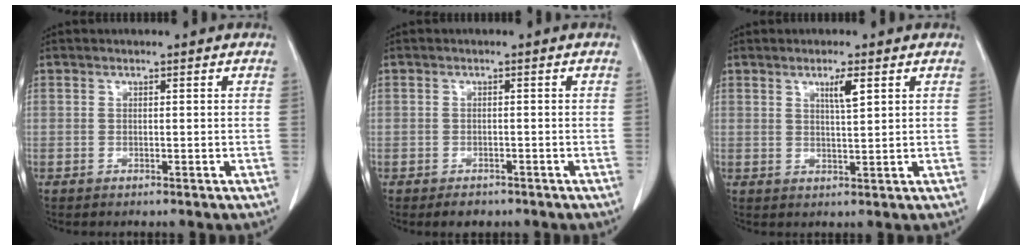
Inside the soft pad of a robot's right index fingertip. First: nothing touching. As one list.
[{"total": 2.3, "force": [-1.5, 1.5, 0.7], "torque": [-0.010, 0.002, -0.016]}, {"total": 3.1, "force": [1.5, 0.1, 2.7], "torque": [-0.046, -0.004, 0.026]}]